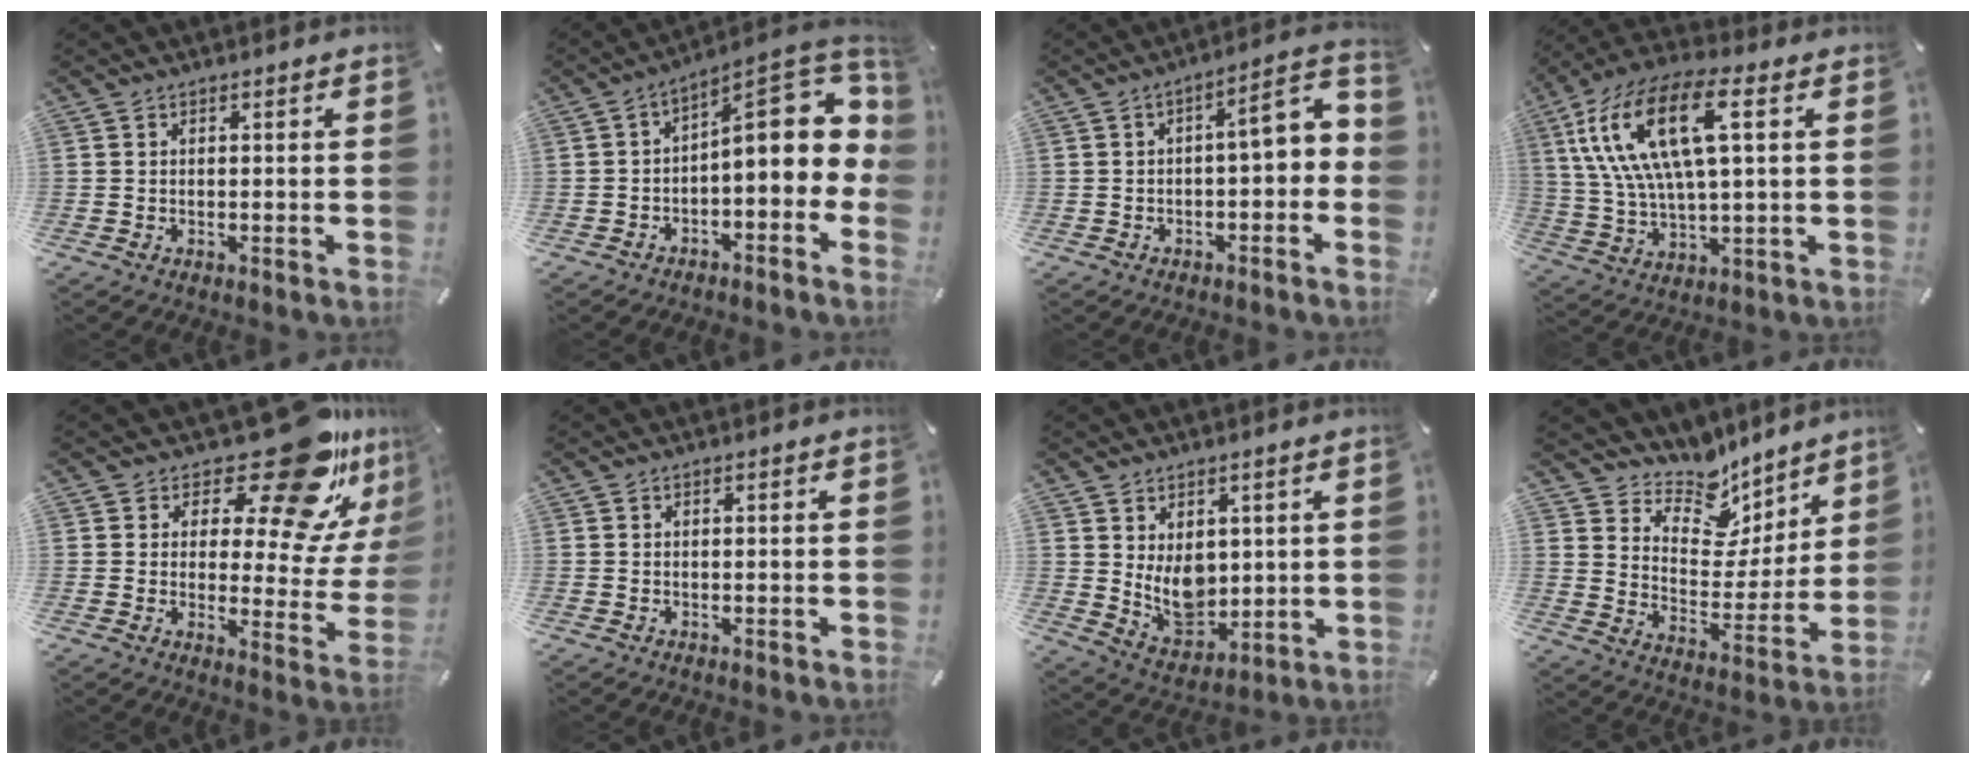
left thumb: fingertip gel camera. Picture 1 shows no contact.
{"total": 14.2, "force": [2.5, 6.4, 12.4], "torque": [-0.152, -0.036, 0.036]}
{"total": 6.8, "force": [-0.5, 2.7, 6.2], "torque": [-0.090, -0.012, -0.018]}
{"total": 17.7, "force": [6.3, 6.8, 15.1], "torque": [-0.329, 0.001, 0.102]}
{"total": 20.3, "force": [14.1, 7.0, 12.8], "torque": [-0.166, -0.118, 0.227]}
{"total": 0.0}
{"total": 9.1, "force": [2.1, 7.0, 5.5], "torque": [-0.087, -0.022, 0.041]}
{"total": 11.8, "force": [9.7, 6.7, 1.3], "torque": [-0.022, -0.111, 0.178]}